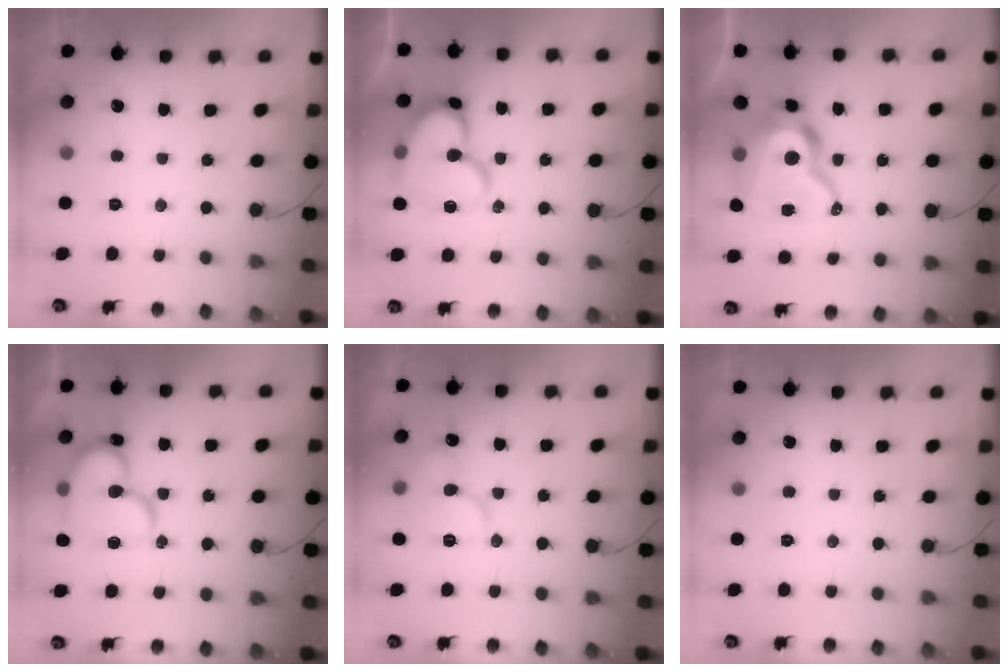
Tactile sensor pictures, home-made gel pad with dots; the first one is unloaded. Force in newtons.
{"total": 17.3, "press": 17.3, "slide": 1.5}
{"total": 17.8, "press": 17.7, "slide": 1.7}
{"total": 18.1, "press": 18.1, "slide": 1.8}
{"total": 12.2, "press": 12.1, "slide": 1.6}
{"total": 0.0}